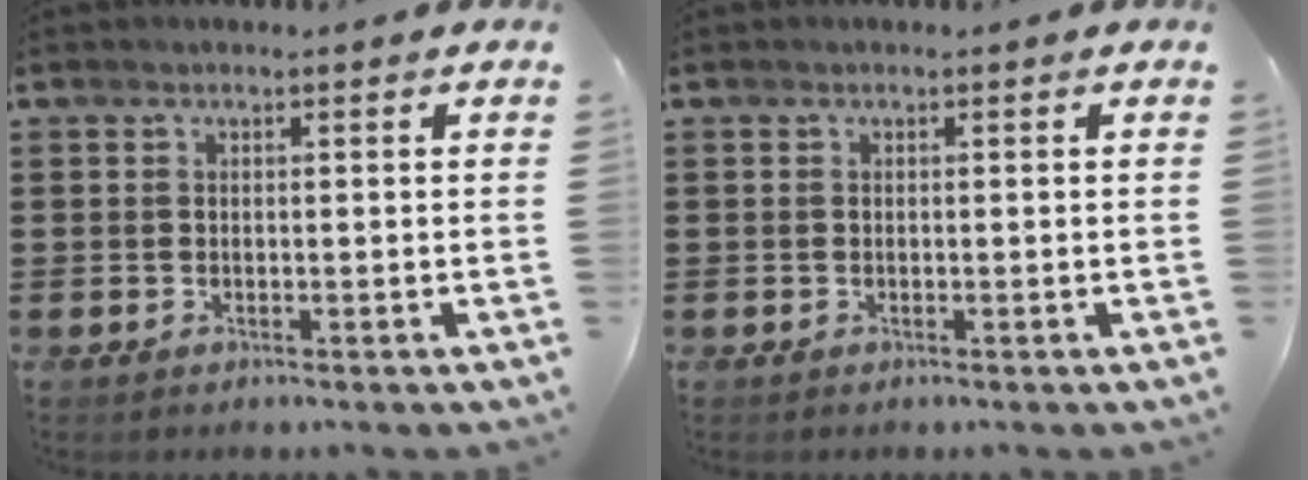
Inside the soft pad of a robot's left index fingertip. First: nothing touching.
{"total": 0.0}